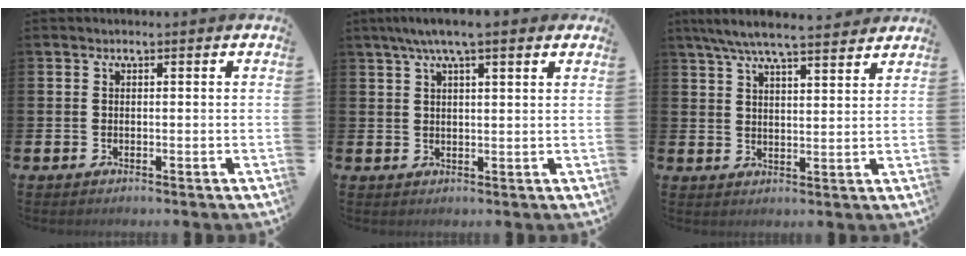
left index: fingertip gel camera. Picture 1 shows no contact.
{"total": 5.1, "force": [3.9, 0.7, 3.2], "torque": [-0.062, -0.005, 0.067]}
{"total": 6.9, "force": [6.4, 0.5, 2.5], "torque": [-0.064, -0.025, 0.115]}